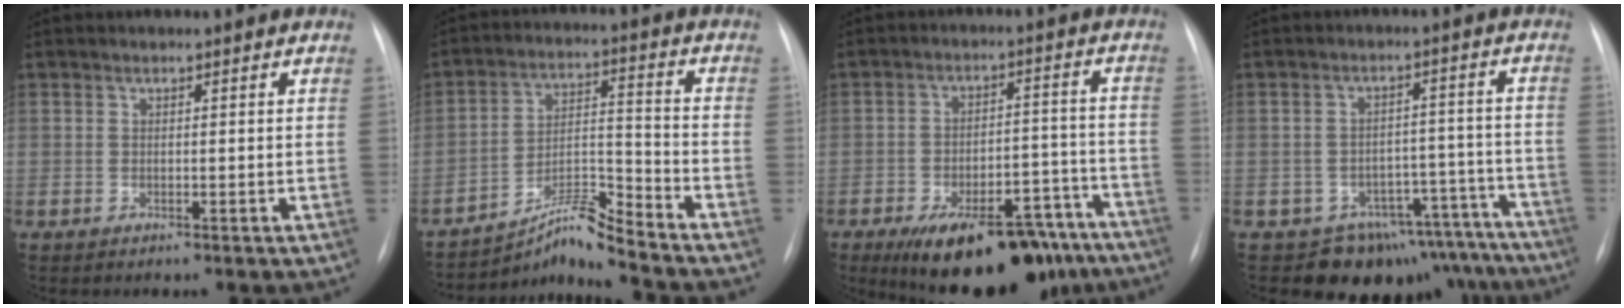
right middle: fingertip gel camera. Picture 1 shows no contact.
{"total": 7.6, "force": [-7.2, -1.8, 1.6], "torque": [-0.038, 0.014, -0.124]}
{"total": 21.4, "force": [-15.7, 8.2, 11.9], "torque": [-0.139, 0.016, -0.215]}
{"total": 13.6, "force": [-11.9, 6.6, 0.6], "torque": [0.026, 0.057, -0.142]}